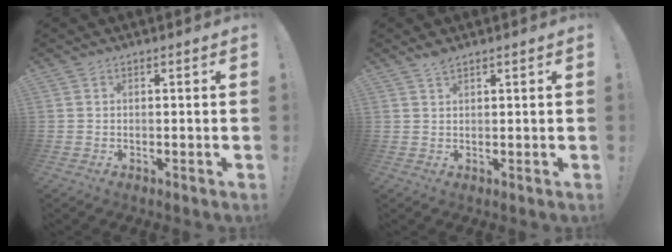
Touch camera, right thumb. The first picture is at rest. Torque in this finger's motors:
{"motor_torque": [-0.46, 0.54, 0.49, 0.22, -0.01]}